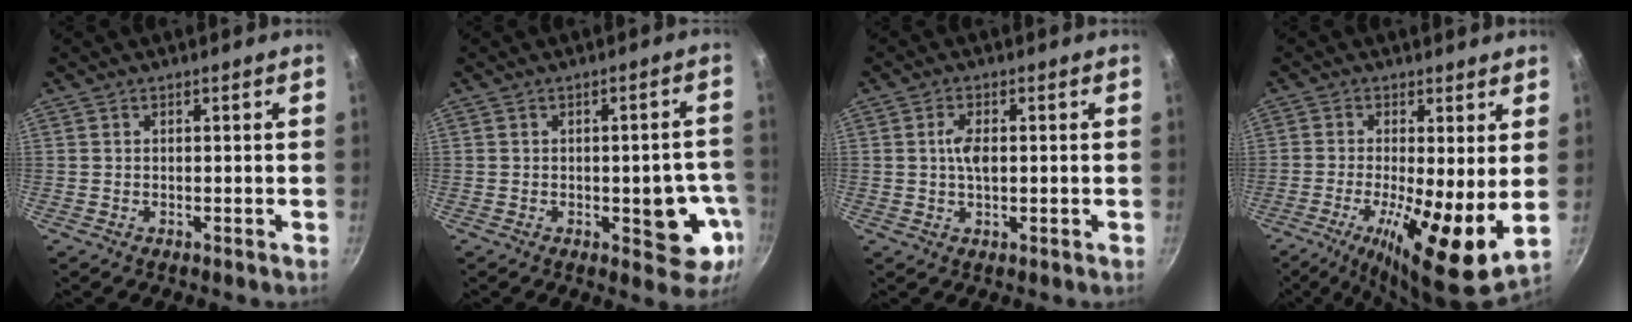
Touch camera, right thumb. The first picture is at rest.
{"total": 11.0, "force": [-2.3, 4.9, 9.5], "torque": [-0.063, 0.010, -0.028]}
{"total": 3.7, "force": [0.4, 1.9, 3.1], "torque": [-0.052, 0.006, 0.005]}
{"total": 14.0, "force": [-1.6, 3.8, 13.4], "torque": [-0.221, -0.021, -0.030]}